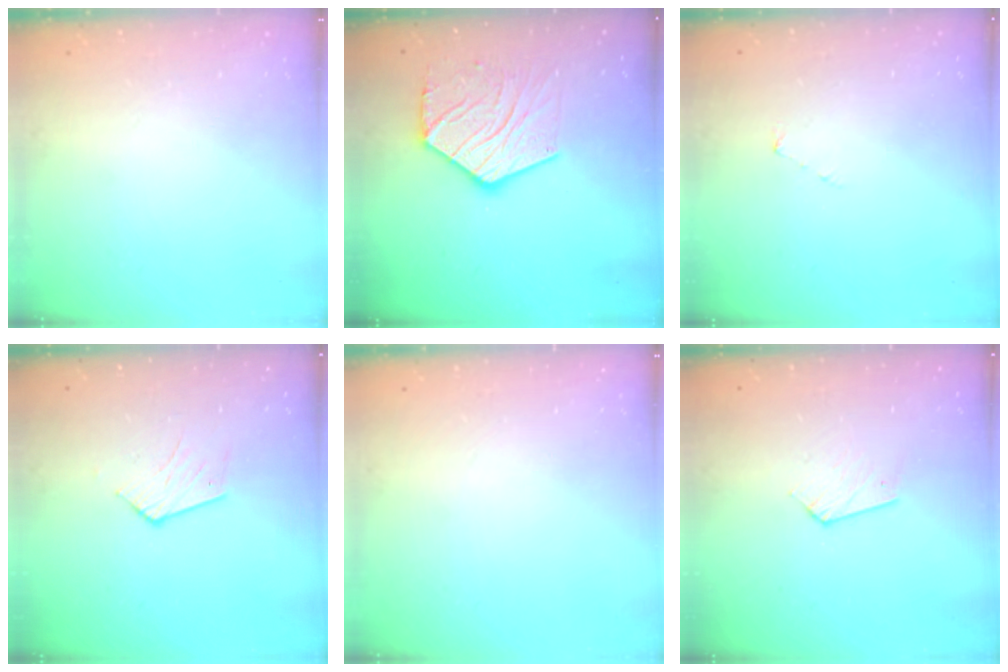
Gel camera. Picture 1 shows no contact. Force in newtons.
{"total": 14.8, "press": 14.8, "slide": 0.8}
{"total": 2.7, "press": 2.7, "slide": 0.3}
{"total": 5.4, "press": 5.4, "slide": 0.3}
{"total": 0.0}
{"total": 4.0, "press": 4.0, "slide": 0.3}